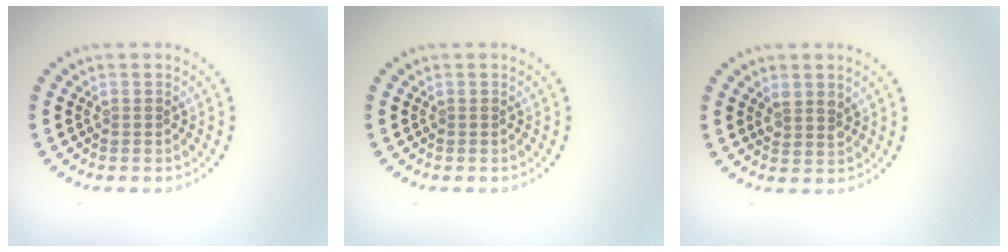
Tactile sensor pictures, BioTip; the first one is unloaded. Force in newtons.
{"total": 0.0}
{"total": 1.7, "press": 1.6, "slide": 0.7}